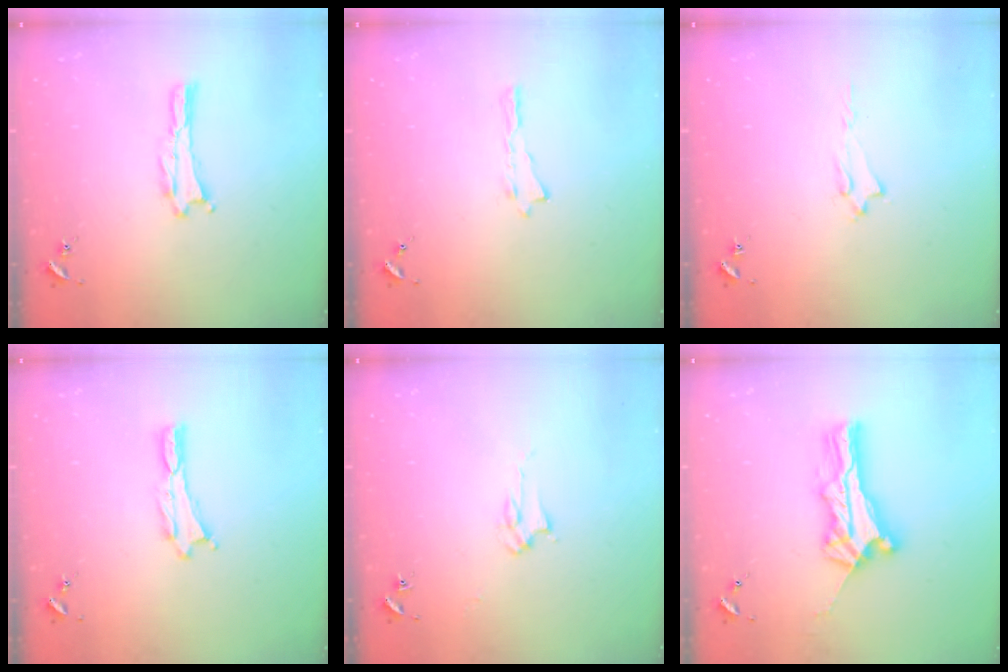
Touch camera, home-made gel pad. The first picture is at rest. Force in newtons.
{"total": 0.0}
{"total": 1.6, "press": 1.6, "slide": 0.2}
{"total": 0.0}
{"total": 2.8, "press": 2.8, "slide": 0.4}
{"total": 6.0, "press": 6.0, "slide": 0.4}